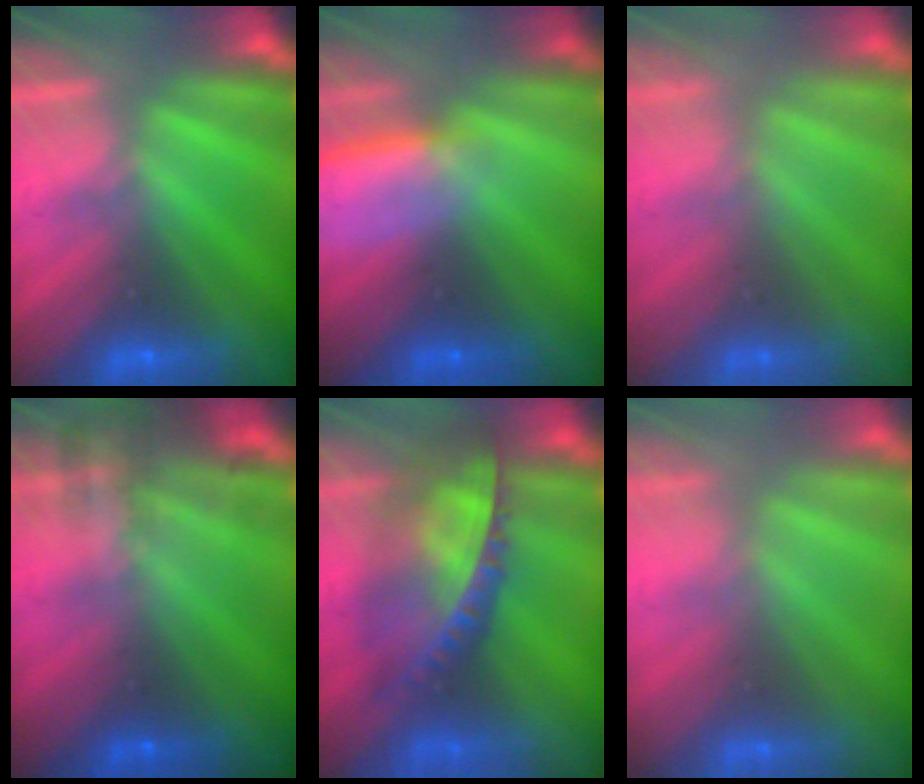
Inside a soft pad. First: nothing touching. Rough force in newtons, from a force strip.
{"total": 3.6}
{"total": 2.8}
{"total": 7.1}
{"total": 11.8}
{"total": 2.9}